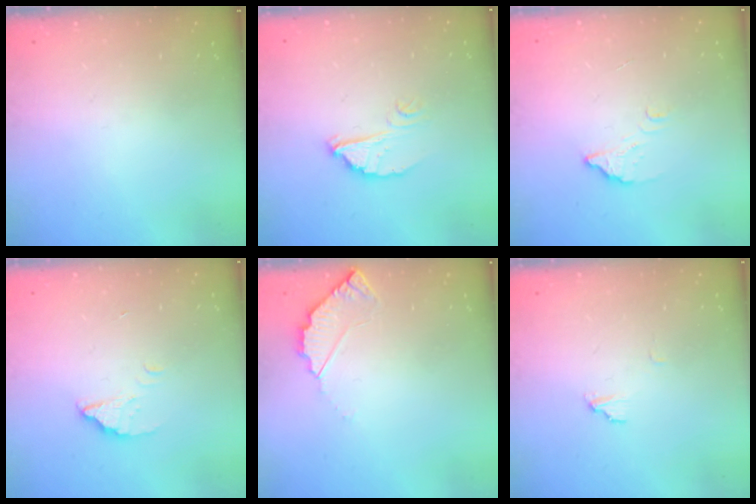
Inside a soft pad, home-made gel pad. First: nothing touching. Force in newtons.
{"total": 6.1, "press": 6.1, "slide": 0.5}
{"total": 2.7, "press": 2.7, "slide": 0.2}
{"total": 1.7, "press": 1.7, "slide": 0.1}
{"total": 3.4, "press": 3.4, "slide": 0.3}
{"total": 3.2, "press": 3.1, "slide": 0.3}